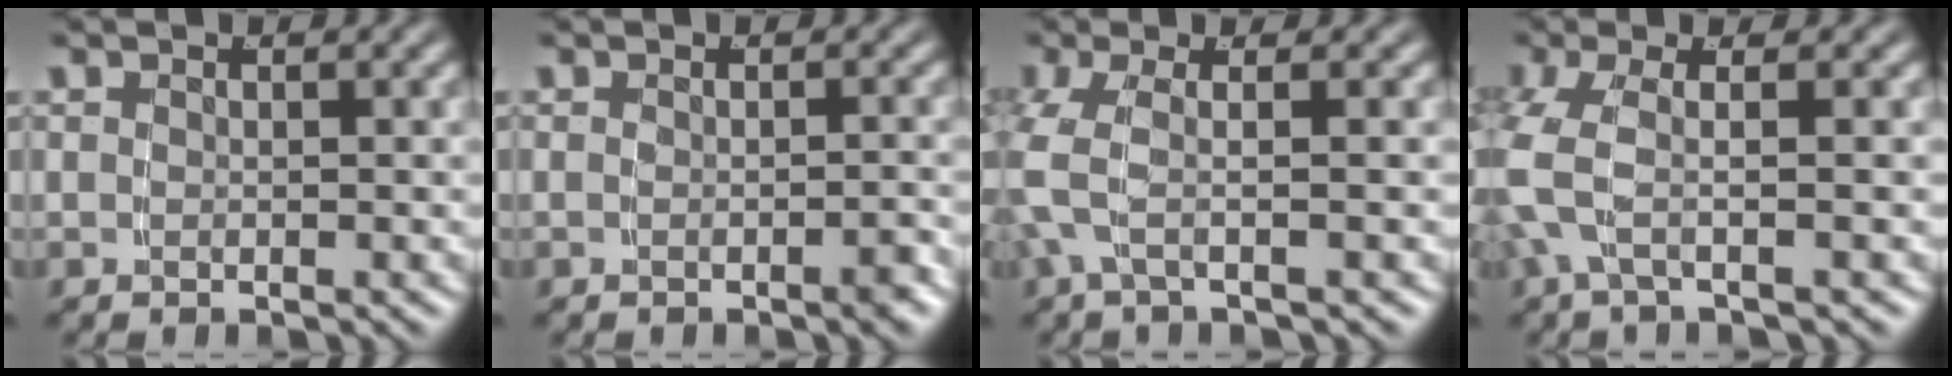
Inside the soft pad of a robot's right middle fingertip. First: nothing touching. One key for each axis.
{"total": 1.0, "fx": -0.8, "fy": 0.0, "fz": 0.6, "tx": -0.007, "ty": 0.007, "tz": -0.018}
{"total": 3.7, "fx": 0.5, "fy": 1.4, "fz": 3.4, "tx": -0.070, "ty": 0.013, "tz": 0.001}
{"total": 3.9, "fx": 0.2, "fy": 1.5, "fz": 3.6, "tx": -0.084, "ty": 0.004, "tz": -0.001}